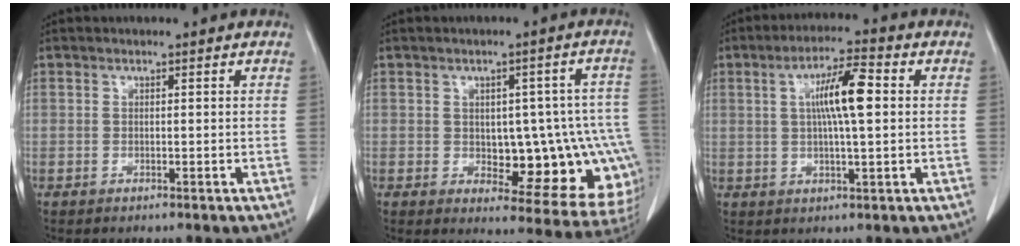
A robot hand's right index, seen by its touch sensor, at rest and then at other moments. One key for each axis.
{"total": 15.2, "fx": -1.9, "fy": 6.6, "fz": 13.6, "tx": -0.110, "ty": 0.026, "tz": -0.002}
{"total": 8.1, "fx": 1.4, "fy": 1.0, "fz": 8.0, "tx": -0.143, "ty": 0.011, "tz": 0.021}